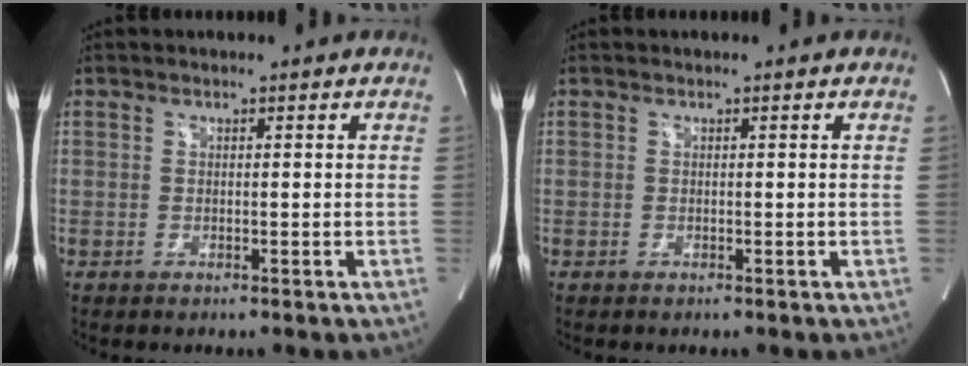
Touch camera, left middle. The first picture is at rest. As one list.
[{"total": 0.0}]